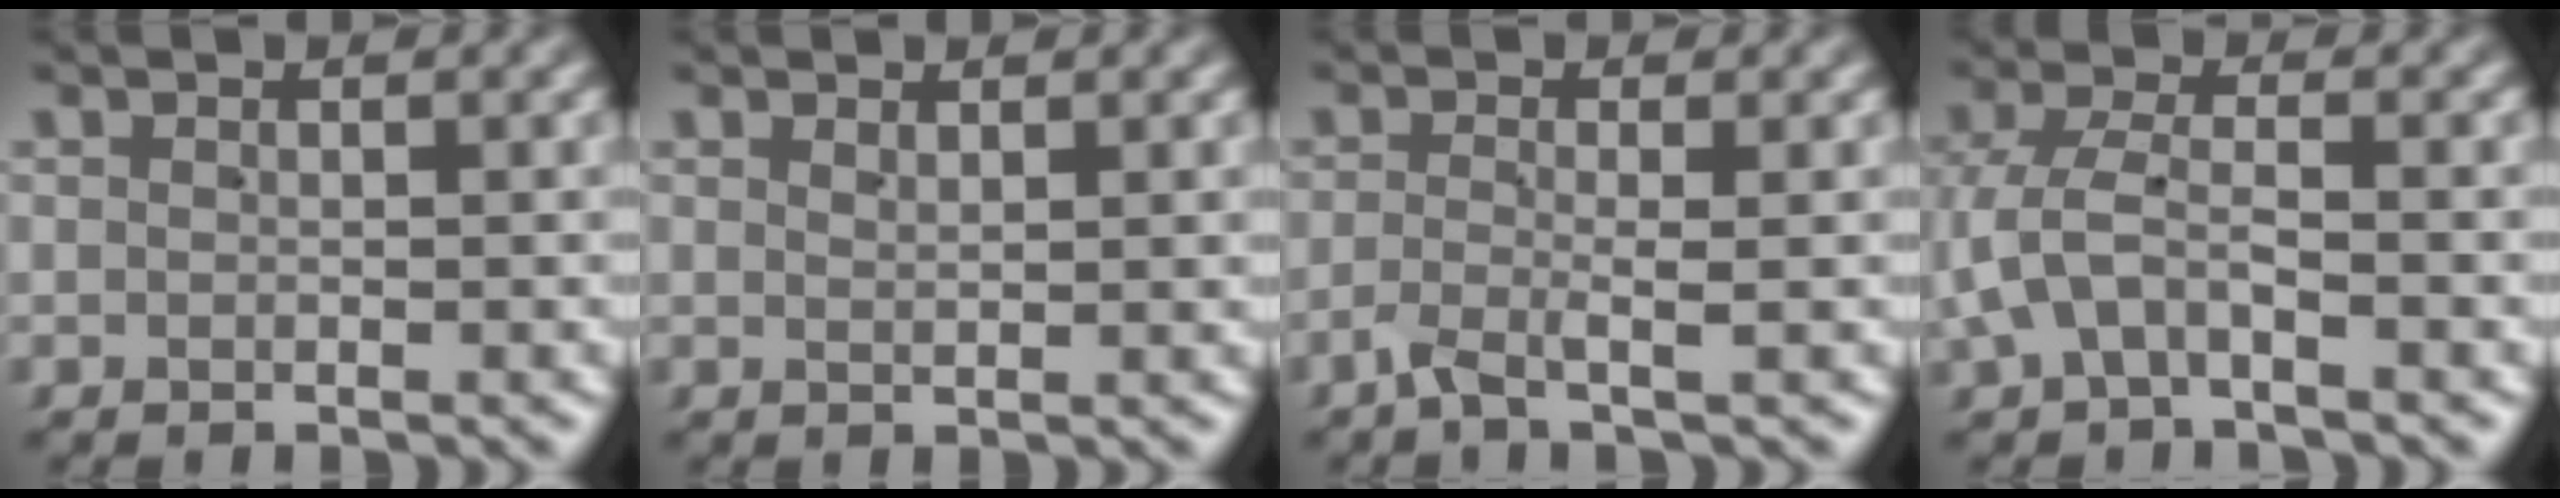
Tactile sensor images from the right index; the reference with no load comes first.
{"total": 0.9, "force": [0.8, -0.3, 0.3], "torque": [-0.002, 0.000, 0.016]}
{"total": 1.8, "force": [-1.3, -0.3, 1.3], "torque": [-0.034, -0.003, -0.026]}
{"total": 4.2, "force": [-0.9, 2.9, 2.8], "torque": [-0.079, -0.014, -0.013]}